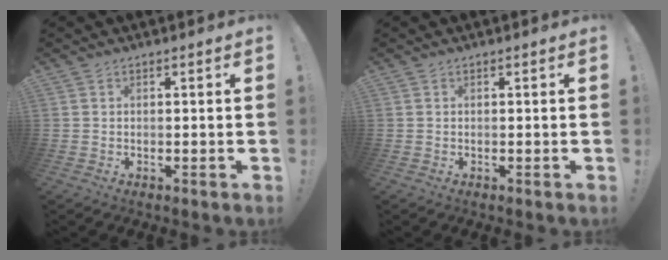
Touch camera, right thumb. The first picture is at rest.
{"total": 0.0}